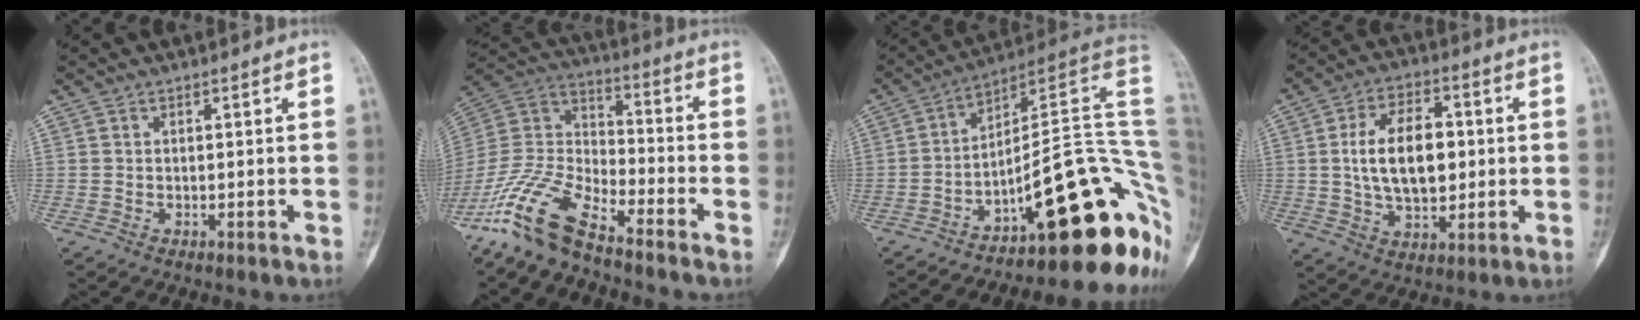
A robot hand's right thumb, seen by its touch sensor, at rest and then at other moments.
{"total": 14.1, "force": [-10.9, 4.3, 7.8], "torque": [-0.161, 0.066, -0.222]}
{"total": 24.8, "force": [-7.0, 8.2, 22.3], "torque": [-0.192, 0.095, -0.088]}
{"total": 13.9, "force": [1.0, 8.1, 11.2], "torque": [-0.171, 0.007, 0.019]}